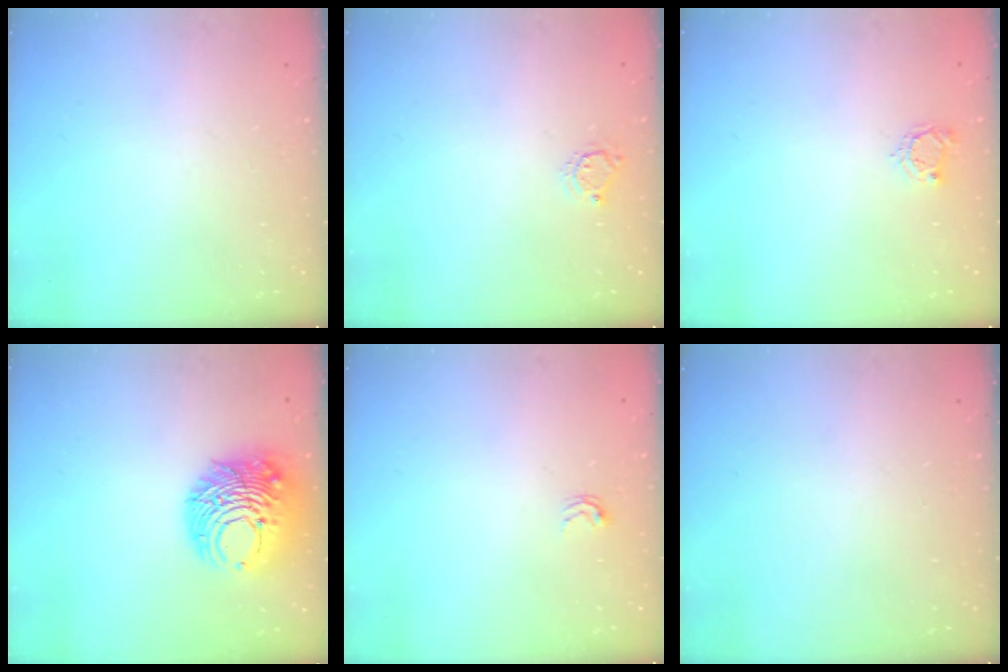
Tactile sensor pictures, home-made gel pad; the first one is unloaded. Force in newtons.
{"total": 4.1, "press": 4.1, "slide": 0.3}
{"total": 4.5, "press": 4.4, "slide": 0.4}
{"total": 14.1, "press": 13.9, "slide": 1.9}
{"total": 2.9, "press": 2.8, "slide": 0.4}
{"total": 0.0}